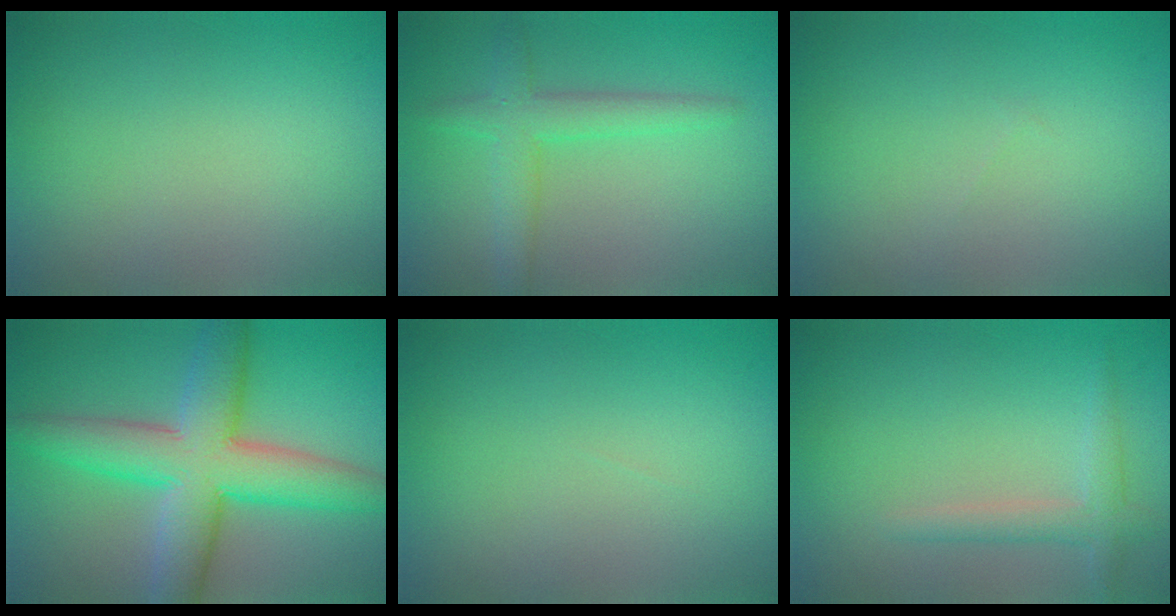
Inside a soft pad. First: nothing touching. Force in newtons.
{"total": 3.6, "press": 3.6, "slide": 0.0}
{"total": 0.0}
{"total": 9.1, "press": 9.1, "slide": 0.7}
{"total": 0.0}
{"total": 2.1, "press": 2.1, "slide": 0.1}